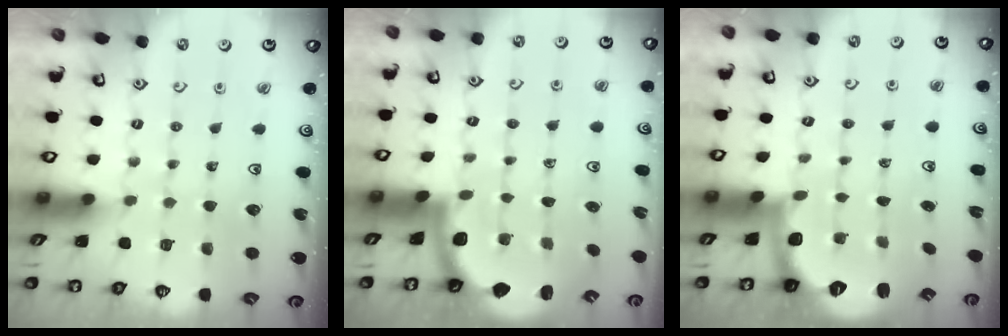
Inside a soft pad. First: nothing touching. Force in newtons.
{"total": 1.6, "press": 1.6, "slide": 0.1}
{"total": 2.7, "press": 1.6, "slide": 2.1}